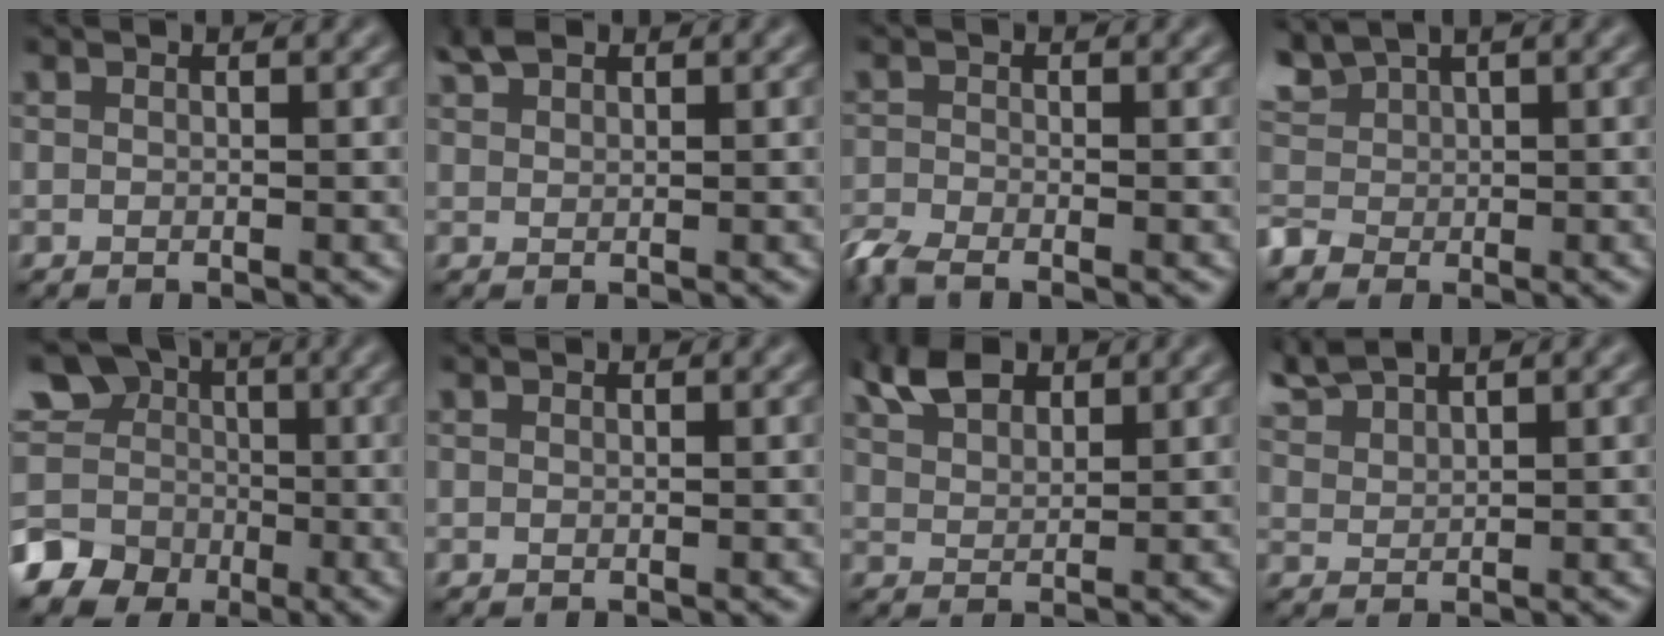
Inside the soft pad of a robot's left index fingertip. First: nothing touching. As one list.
[{"total": 2.0, "force": [1.7, 0.7, 0.8], "torque": [-0.015, 0.009, 0.036]}, {"total": 2.8, "force": [-2.3, 0.8, 1.4], "torque": [-0.034, -0.011, -0.059]}, {"total": 2.5, "force": [0.7, 2.2, 0.9], "torque": [-0.033, 0.008, 0.014]}, {"total": 8.9, "force": [-2.3, 7.8, 3.6], "torque": [-0.059, -0.011, -0.050]}, {"total": 0.0}, {"total": 4.2, "force": [3.0, 2.1, 2.2], "torque": [-0.046, 0.013, 0.057]}, {"total": 2.9, "force": [2.8, 0.3, 1.0], "torque": [-0.022, 0.012, 0.061]}]